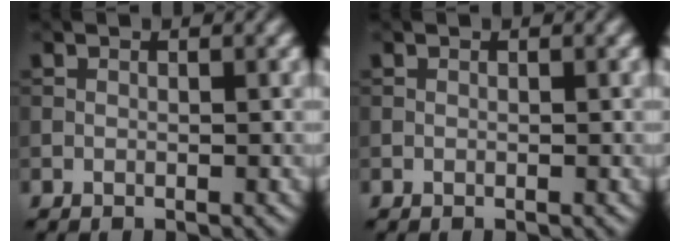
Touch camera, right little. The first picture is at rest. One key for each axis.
{"total": 0.0}